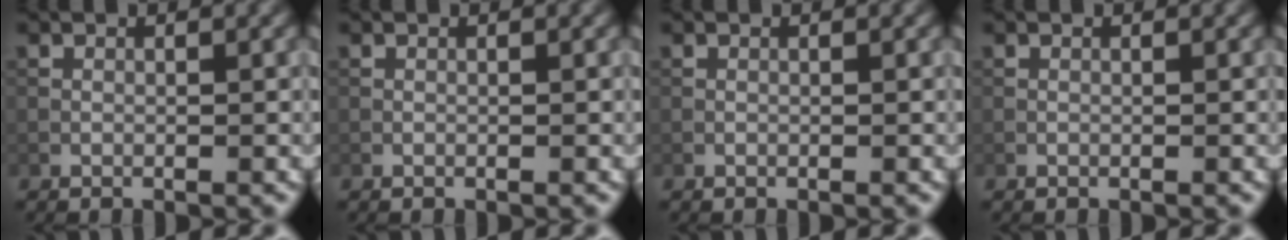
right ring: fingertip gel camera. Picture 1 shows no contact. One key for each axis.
{"total": 0.0}
{"total": 0.0}
{"total": 0.0}